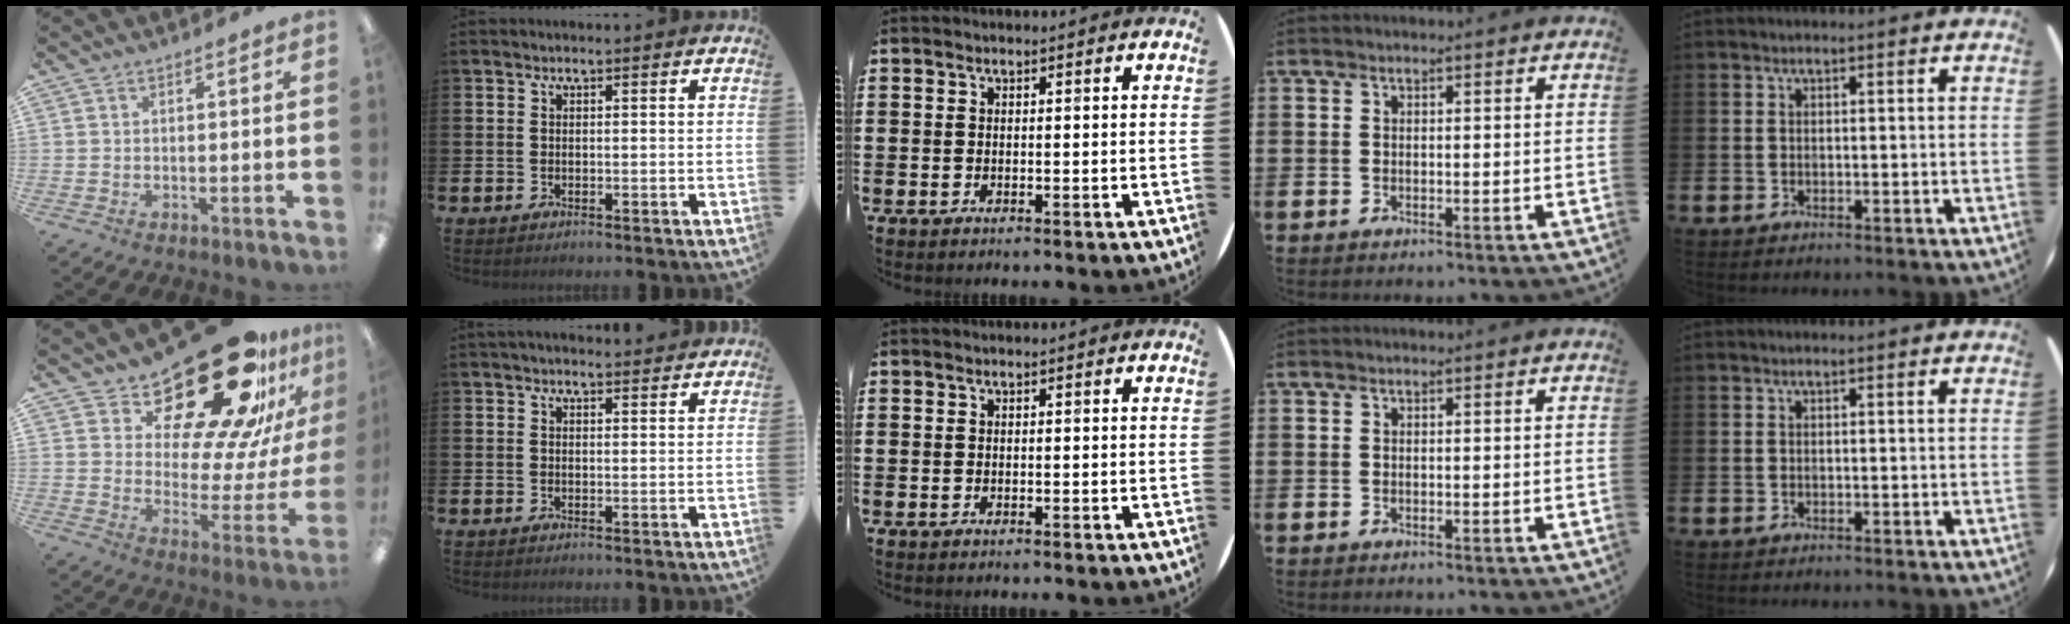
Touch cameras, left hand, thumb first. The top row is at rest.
{"thumb": {"total": 26.7, "force": [20.1, 9.5, 14.7], "torque": [-0.214, -0.147, 0.335]}, "index": {"total": 1.8, "force": [1.8, 0.2, 0.3], "torque": [0.005, -0.009, 0.029]}}